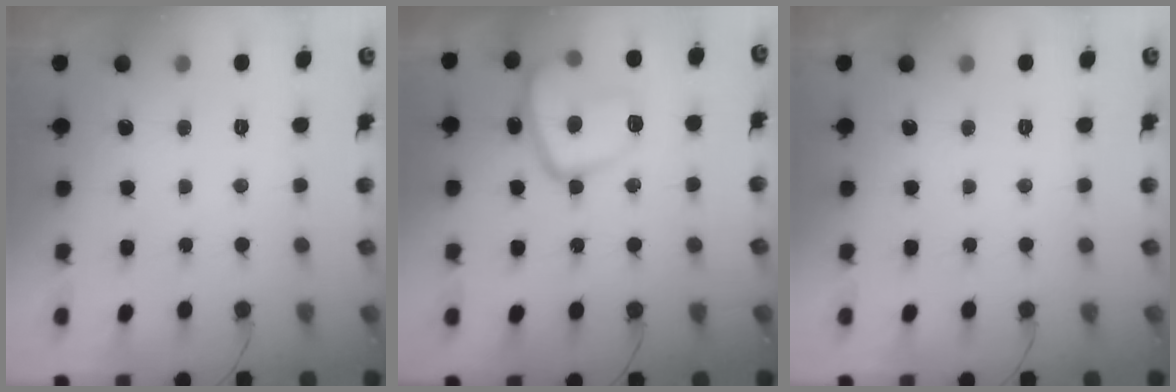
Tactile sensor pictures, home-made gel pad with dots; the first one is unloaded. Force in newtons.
{"total": 14.0, "press": 13.9, "slide": 1.7}
{"total": 0.0}